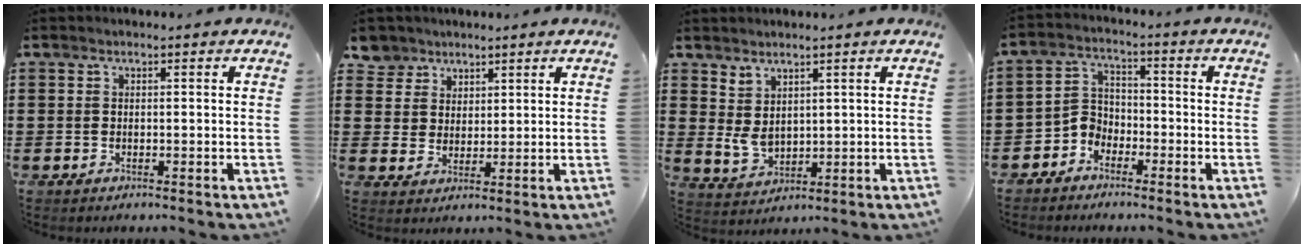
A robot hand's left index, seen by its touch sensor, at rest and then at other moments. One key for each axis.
{"total": 4.8, "fx": 3.1, "fy": 3.7, "fz": -0.2, "tx": -0.017, "ty": 0.000, "tz": 0.055}
{"total": 3.8, "fx": 1.7, "fy": 2.6, "fz": 2.2, "tx": -0.055, "ty": -0.004, "tz": 0.032}
{"total": 4.3, "fx": -3.5, "fy": 2.3, "fz": 0.9, "tx": -0.031, "ty": 0.006, "tz": -0.075}